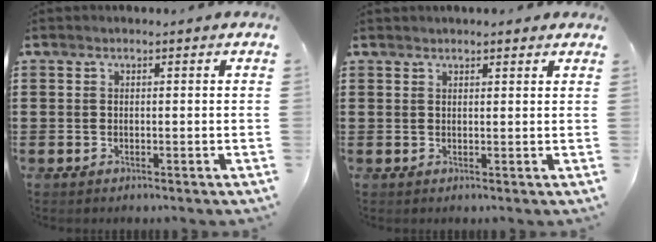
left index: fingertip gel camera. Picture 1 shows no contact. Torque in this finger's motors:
{"motor_torque": [1.24, -0.90, 0.77, 0.09]}